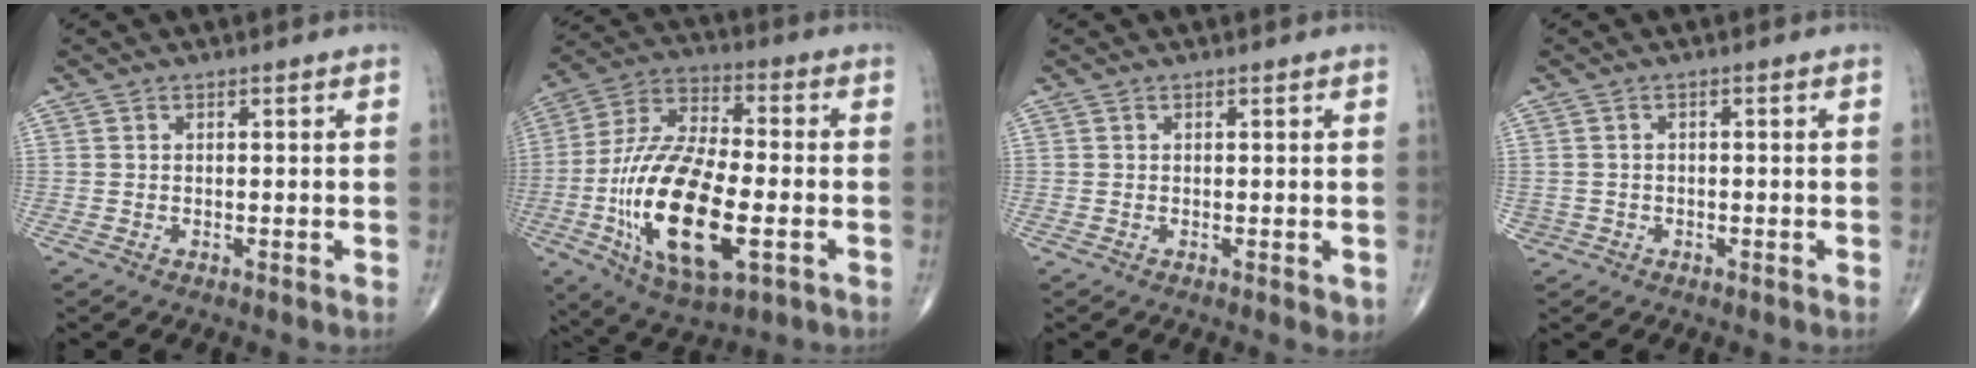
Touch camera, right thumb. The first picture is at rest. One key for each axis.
{"total": 23.0, "fx": -5.7, "fy": 9.9, "fz": 20.0, "tx": -0.393, "ty": 0.012, "tz": -0.091}
{"total": 1.6, "fx": -0.1, "fy": 0.8, "fz": 1.4, "tx": -0.013, "ty": -0.004, "tz": -0.001}
{"total": 1.6, "fx": -0.7, "fy": 1.5, "fz": -0.1, "tx": 0.009, "ty": 0.010, "tz": -0.013}